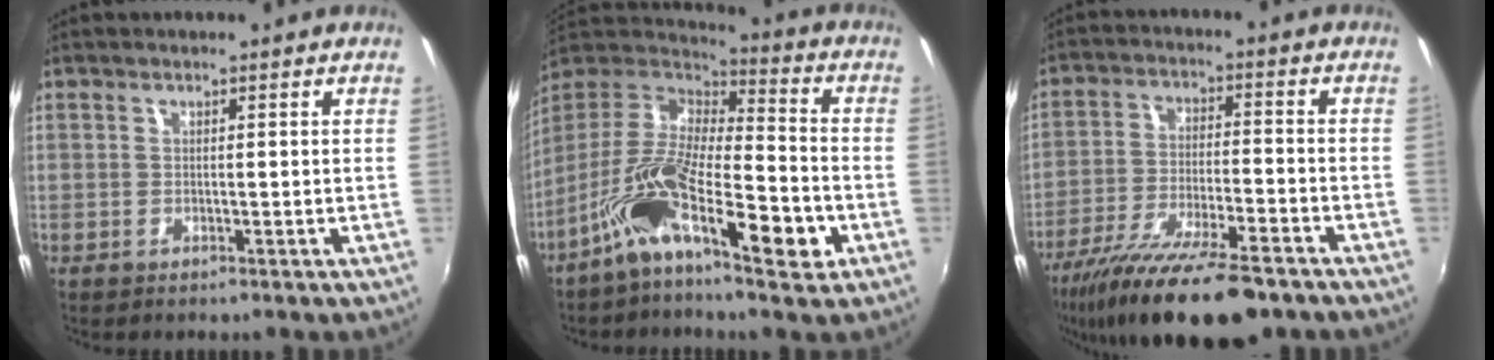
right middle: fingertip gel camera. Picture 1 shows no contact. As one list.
[{"total": 18.0, "force": [-8.9, 5.3, 14.7], "torque": [-0.254, -0.008, -0.166]}, {"total": 19.2, "force": [-14.3, 4.7, 11.9], "torque": [-0.231, -0.046, -0.238]}]